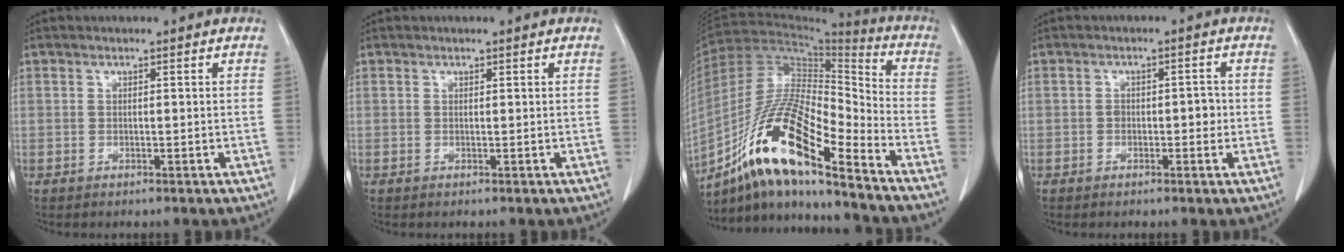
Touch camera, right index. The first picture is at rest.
{"total": 0.0}
{"total": 18.2, "force": [-11.8, 2.7, 13.6], "torque": [-0.259, -0.002, -0.211]}
{"total": 2.5, "force": [-0.3, 1.5, 2.0], "torque": [-0.021, 0.008, -0.003]}